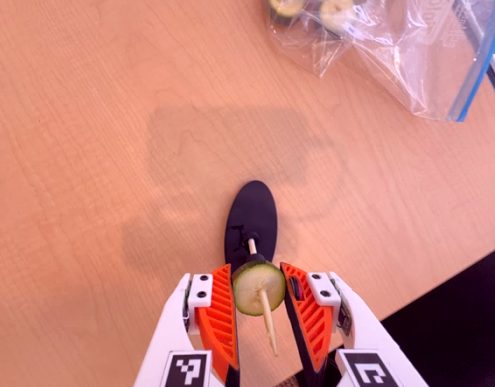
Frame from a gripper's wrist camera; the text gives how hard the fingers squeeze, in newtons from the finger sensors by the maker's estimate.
{"total": 9.2, "left": 9.0, "right": 9.3}